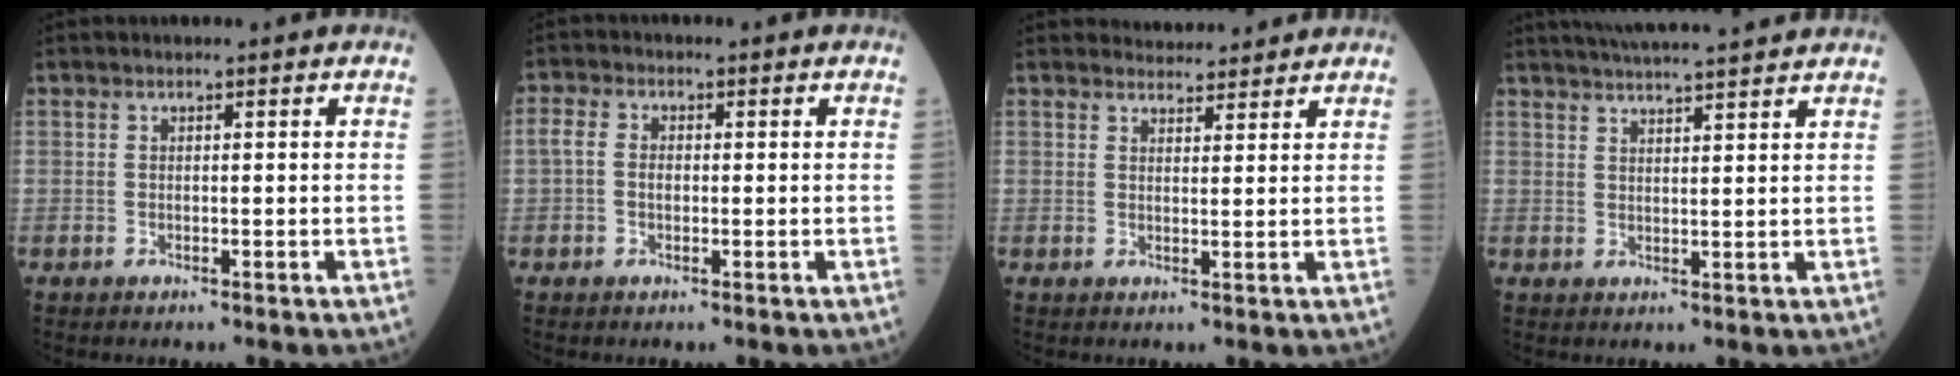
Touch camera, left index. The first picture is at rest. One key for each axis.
{"total": 3.0, "fx": -0.5, "fy": 2.1, "fz": 2.1, "tx": -0.055, "ty": 0.014, "tz": -0.009}
{"total": 4.6, "fx": 4.5, "fy": 1.0, "fz": 0.3, "tx": -0.005, "ty": 0.014, "tz": 0.058}
{"total": 12.4, "fx": 11.3, "fy": 0.1, "fz": 5.2, "tx": -0.085, "ty": 0.023, "tz": 0.154}